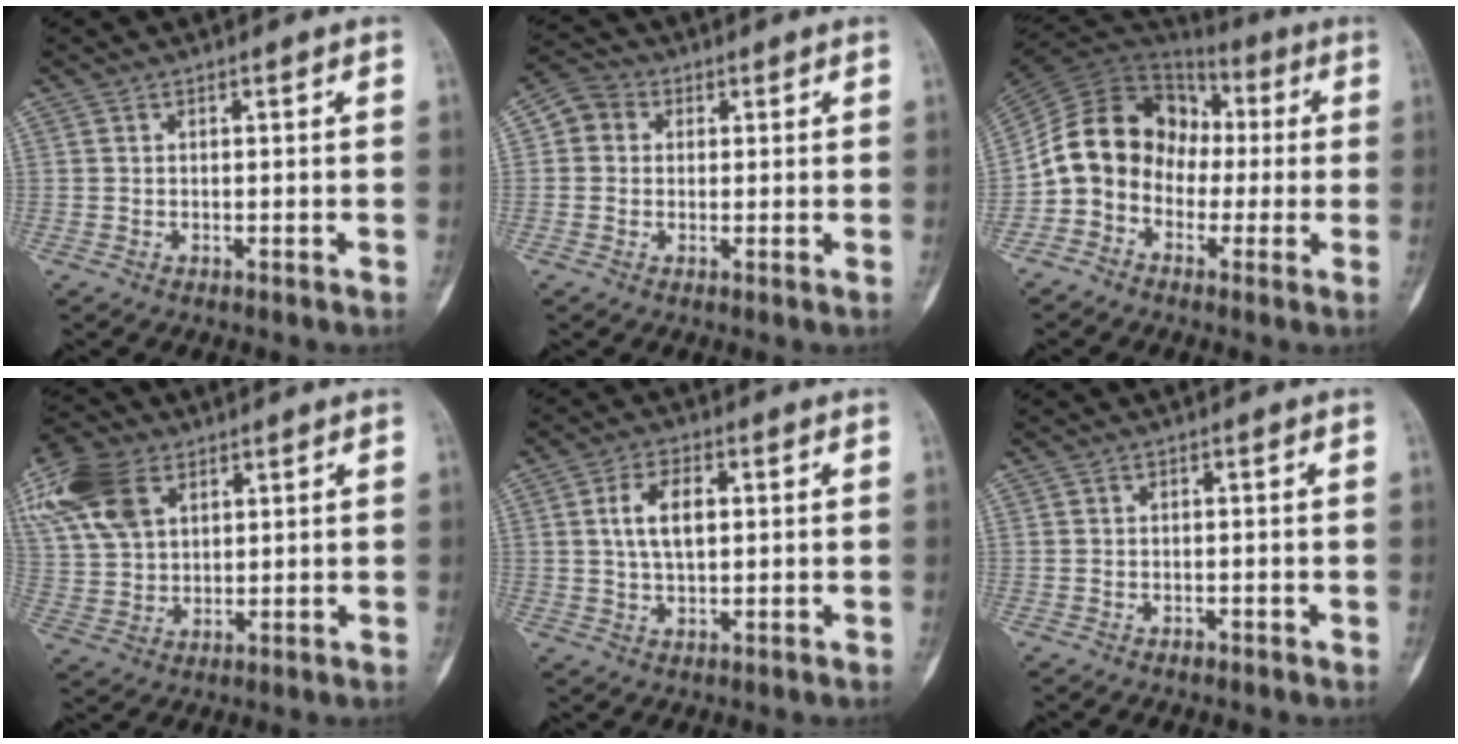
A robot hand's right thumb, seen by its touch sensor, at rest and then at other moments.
{"total": 4.7, "force": [0.8, 4.2, 1.9], "torque": [-0.015, 0.010, 0.006]}
{"total": 14.0, "force": [-1.6, 11.7, 7.5], "torque": [-0.109, 0.053, -0.038]}
{"total": 14.6, "force": [6.7, 9.3, 9.1], "torque": [-0.191, -0.003, 0.133]}
{"total": 6.8, "force": [1.3, 3.6, 5.6], "torque": [-0.098, 0.002, 0.024]}
{"total": 0.8, "force": [-0.5, 0.4, 0.4], "torque": [-0.007, 0.002, -0.008]}